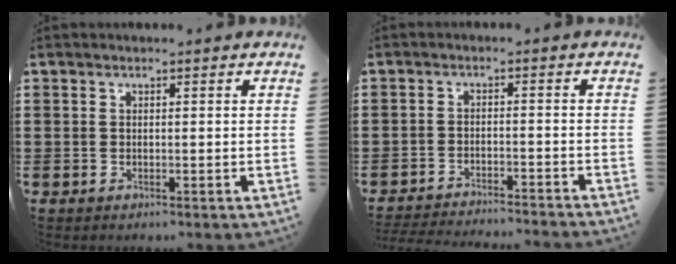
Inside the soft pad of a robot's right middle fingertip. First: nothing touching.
{"total": 3.2, "force": [-3.2, -0.2, 0.4], "torque": [-0.008, -0.001, -0.068]}